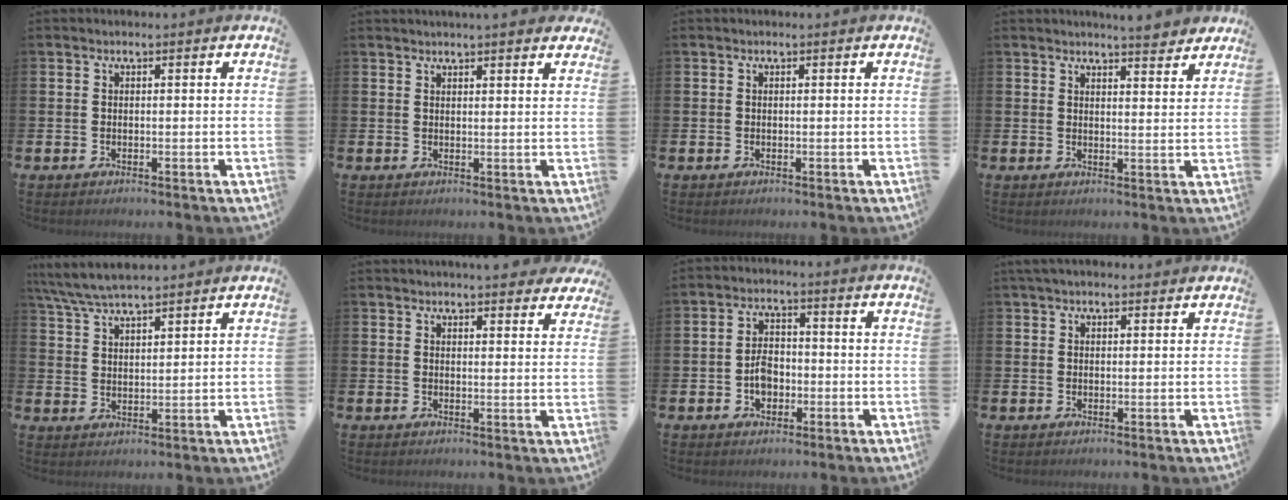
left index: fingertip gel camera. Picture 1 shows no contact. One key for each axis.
{"total": 2.3, "fx": 2.3, "fy": -0.1, "fz": 0.2, "tx": -0.003, "ty": -0.010, "tz": 0.042}
{"total": 0.0}
{"total": 4.5, "fx": 4.4, "fy": 0.2, "fz": 0.6, "tx": 0.000, "ty": -0.029, "tz": 0.077}
{"total": 6.1, "fx": 5.8, "fy": 0.7, "fz": 1.8, "tx": -0.058, "ty": -0.019, "tz": 0.106}
{"total": 3.6, "fx": 3.6, "fy": 0.3, "fz": 0.3, "tx": -0.001, "ty": -0.020, "tz": 0.063}
{"total": 3.8, "fx": -1.1, "fy": 2.7, "fz": 2.5, "tx": -0.039, "ty": 0.002, "tz": -0.023}
{"total": 1.9, "fx": 1.7, "fy": 0.6, "fz": 0.6, "tx": -0.003, "ty": 0.001, "tz": 0.028}